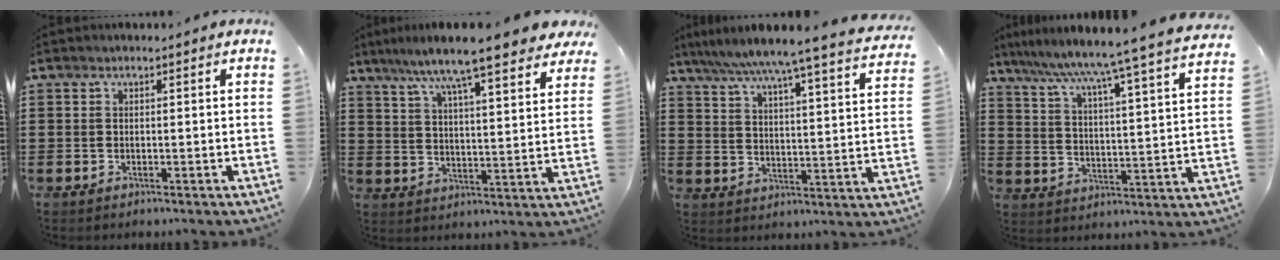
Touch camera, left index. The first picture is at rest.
{"total": 9.1, "force": [7.9, 0.1, 4.5], "torque": [-0.114, -0.042, 0.129]}
{"total": 6.5, "force": [5.6, -1.2, 3.0], "torque": [-0.080, -0.045, 0.088]}
{"total": 6.6, "force": [5.6, -1.7, 3.0], "torque": [-0.081, -0.054, 0.083]}